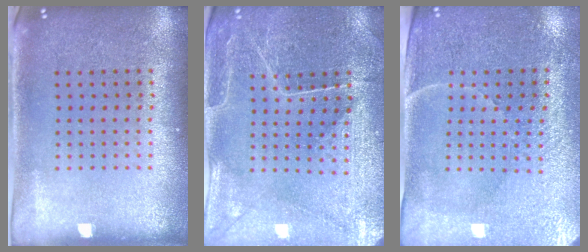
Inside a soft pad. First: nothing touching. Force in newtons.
{"total": 1.1, "press": 1.0, "slide": 0.4}
{"total": 3.4, "press": 3.3, "slide": 1.0}